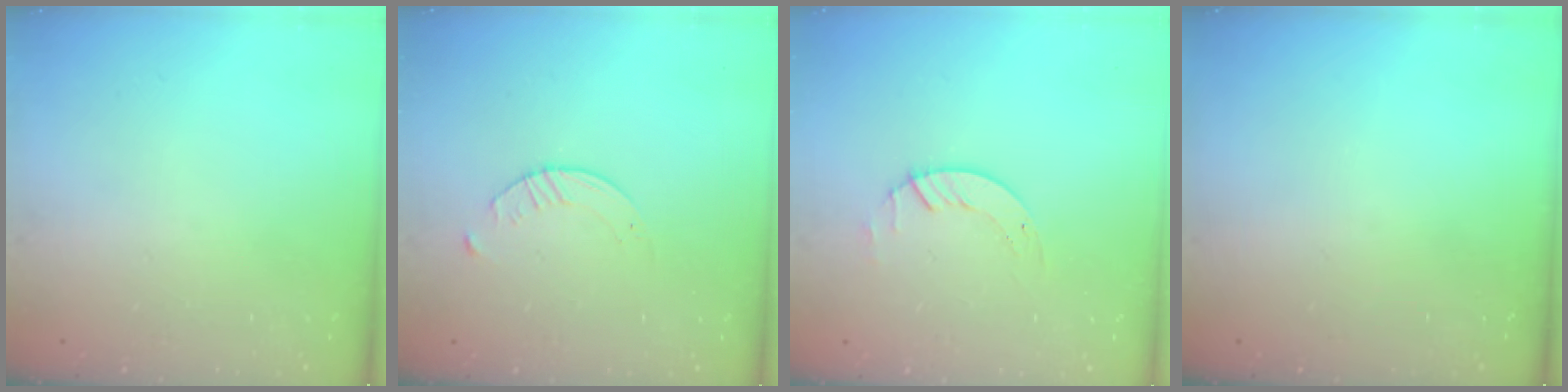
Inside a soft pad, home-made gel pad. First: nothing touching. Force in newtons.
{"total": 3.1, "press": 3.0, "slide": 0.4}
{"total": 2.0, "press": 2.0, "slide": 0.2}
{"total": 0.0}